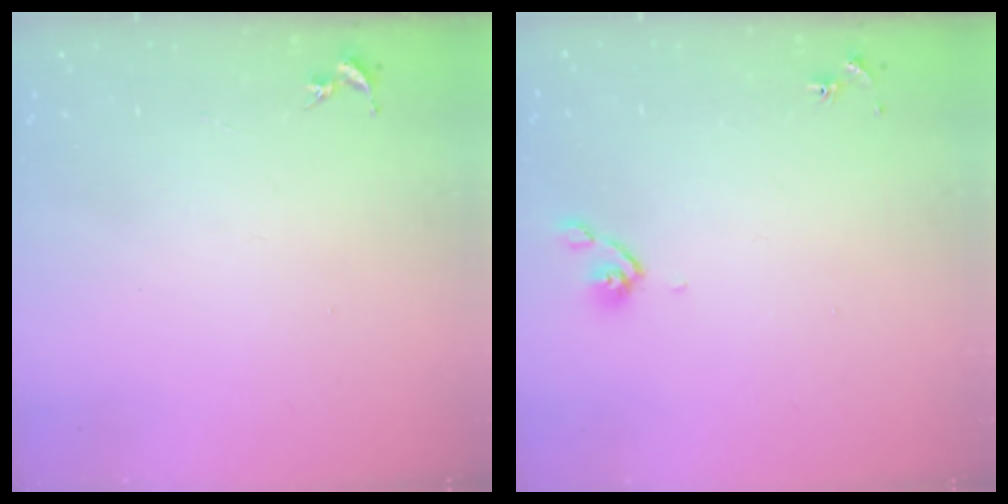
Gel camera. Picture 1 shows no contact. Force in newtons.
{"total": 4.6, "press": 4.5, "slide": 0.9}